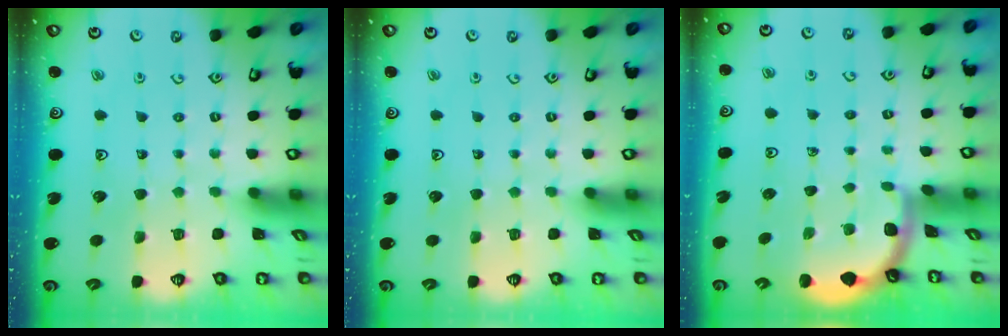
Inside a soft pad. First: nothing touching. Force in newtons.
{"total": 0.0}
{"total": 1.8, "press": 1.8, "slide": 0.0}